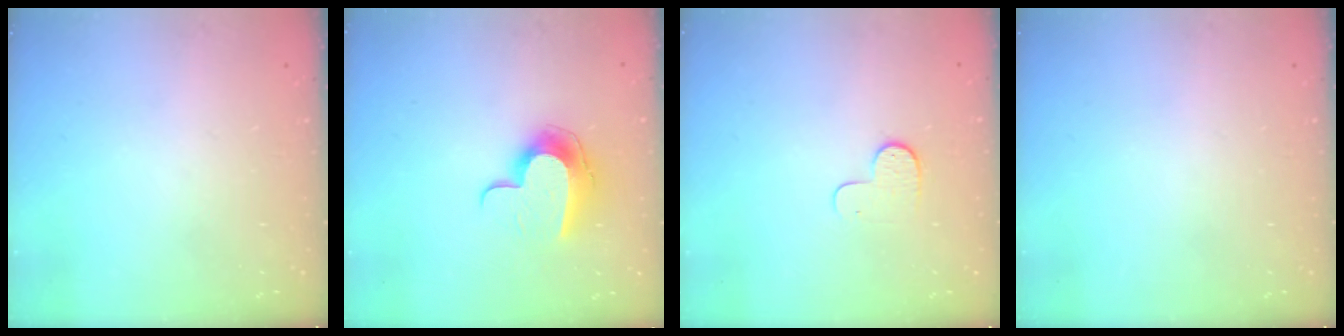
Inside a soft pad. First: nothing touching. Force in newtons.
{"total": 11.5, "press": 11.5, "slide": 0.5}
{"total": 6.6, "press": 6.6, "slide": 0.7}
{"total": 0.0}